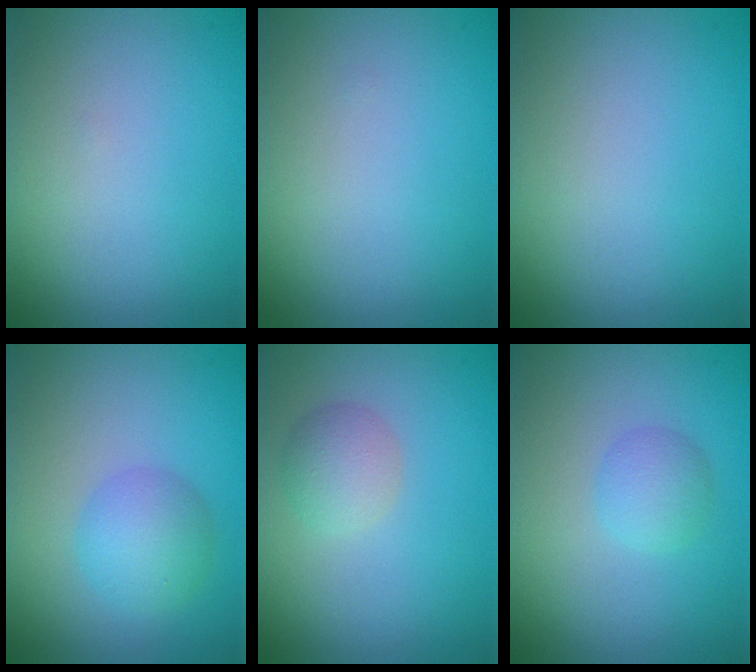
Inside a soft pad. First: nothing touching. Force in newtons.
{"total": 0.0}
{"total": 0.0}
{"total": 3.4, "press": 3.4, "slide": 0.2}
{"total": 2.3, "press": 2.3, "slide": 0.0}
{"total": 2.0, "press": 2.0, "slide": 0.0}